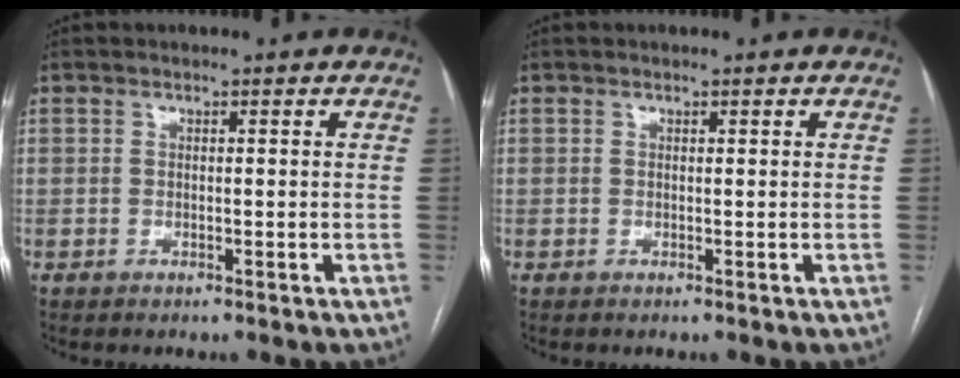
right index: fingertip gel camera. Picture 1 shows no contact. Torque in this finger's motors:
{"motor_torque": [0.06, 0.03, 0.02, 0.01]}